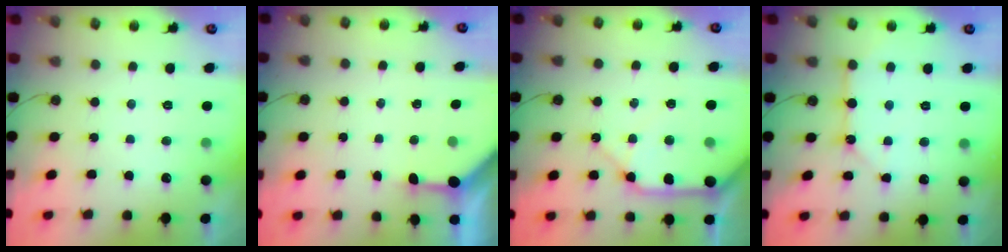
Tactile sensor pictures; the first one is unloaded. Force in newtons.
{"total": 3.5, "press": 3.5, "slide": 0.3}
{"total": 11.7, "press": 11.6, "slide": 1.5}
{"total": 8.2, "press": 8.2, "slide": 0.7}